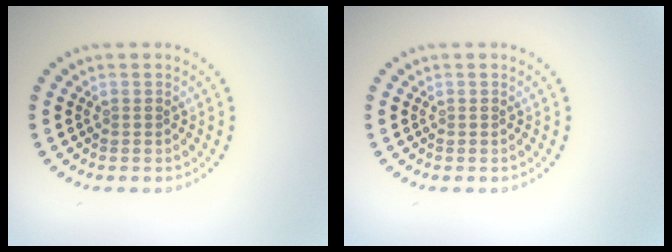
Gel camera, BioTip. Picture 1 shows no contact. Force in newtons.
{"total": 0.0}